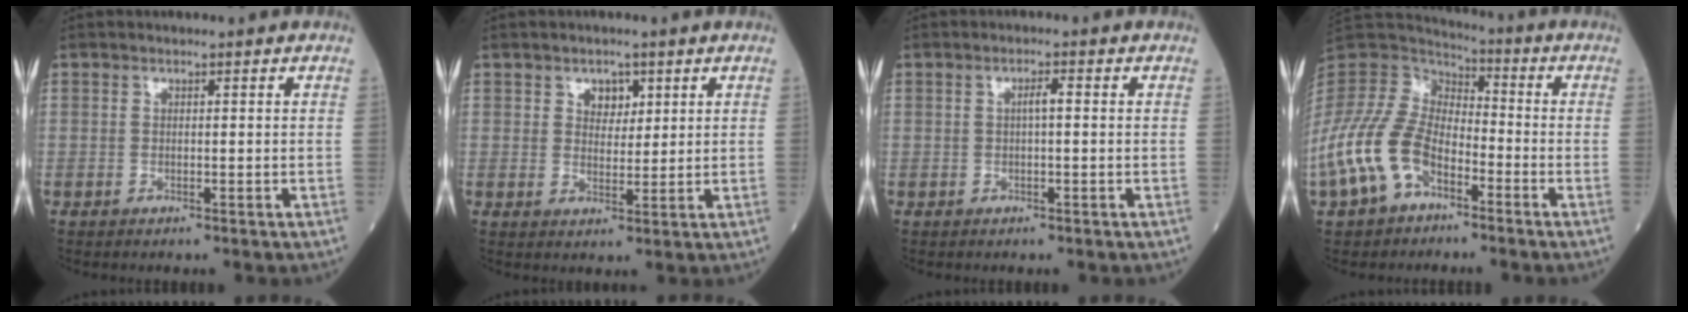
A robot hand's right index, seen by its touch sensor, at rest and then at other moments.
{"total": 3.1, "force": [1.6, 2.1, 1.6], "torque": [-0.019, 0.003, 0.025]}
{"total": 1.6, "force": [0.1, 0.2, 1.6], "torque": [-0.028, 0.005, 0.001]}
{"total": 14.7, "force": [-7.0, 8.5, 9.8], "torque": [-0.227, 0.010, -0.140]}